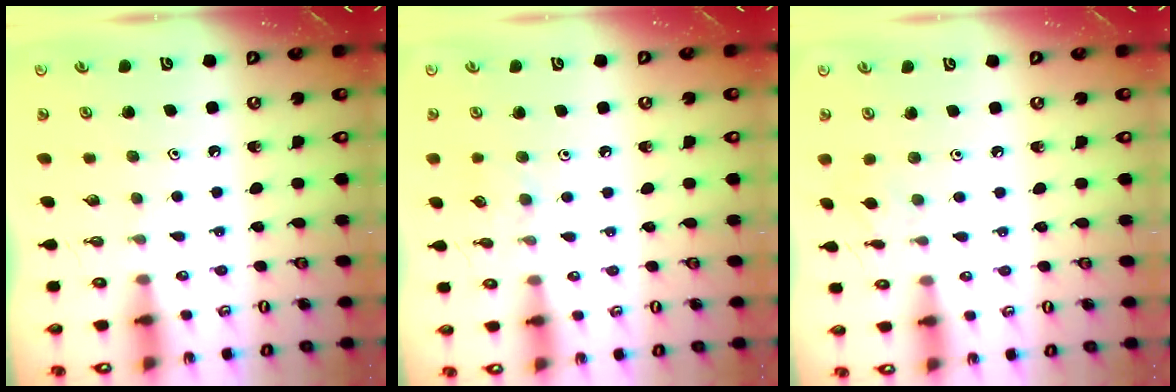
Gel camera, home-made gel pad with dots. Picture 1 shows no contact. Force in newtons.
{"total": 6.1, "press": 6.1, "slide": 0.7}
{"total": 4.5, "press": 4.5, "slide": 0.8}